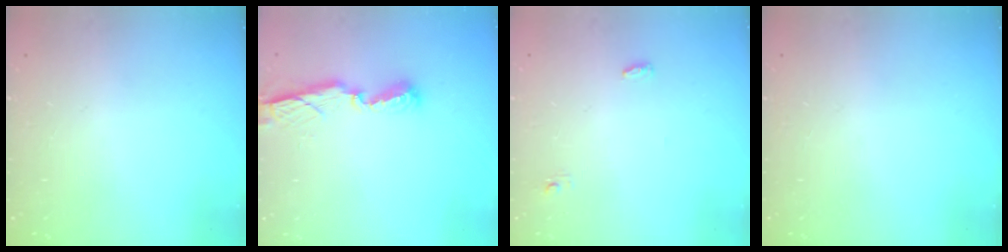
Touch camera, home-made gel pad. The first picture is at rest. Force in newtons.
{"total": 7.7, "press": 7.7, "slide": 0.2}
{"total": 3.6, "press": 3.4, "slide": 1.0}
{"total": 0.0}